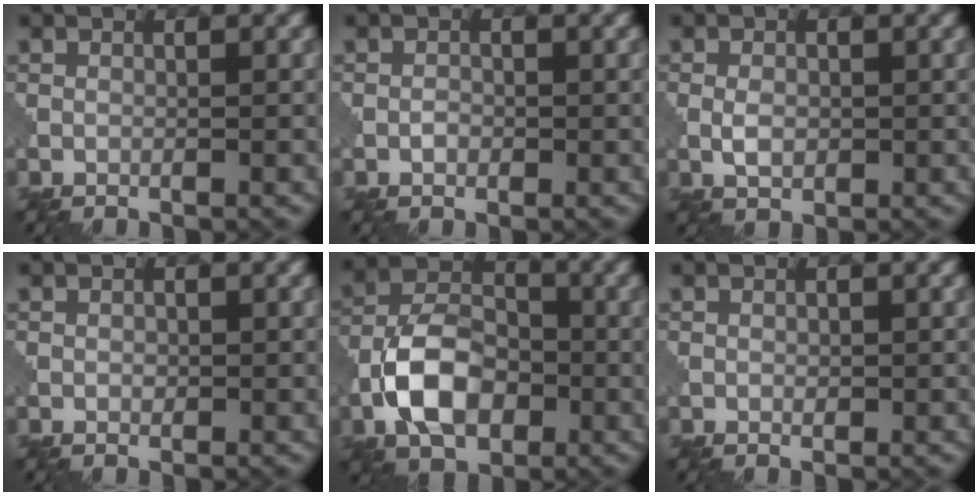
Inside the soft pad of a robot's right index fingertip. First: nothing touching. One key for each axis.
{"total": 0.5, "fx": 0.1, "fy": 0.5, "fz": 0.2, "tx": -0.006, "ty": 0.002, "tz": 0.005}
{"total": 1.6, "fx": 0.2, "fy": 1.2, "fz": 1.1, "tx": -0.027, "ty": -0.001, "tz": 0.008}
{"total": 0.6, "fx": 0.2, "fy": 0.5, "fz": 0.2, "tx": -0.006, "ty": 0.001, "tz": 0.010}
{"total": 7.6, "fx": -2.2, "fy": 5.1, "fz": 5.1, "tx": -0.102, "ty": 0.007, "tz": -0.044}
{"total": 0.6, "fx": 0.3, "fy": 0.4, "fz": 0.3, "tx": -0.009, "ty": -0.001, "tz": 0.011}